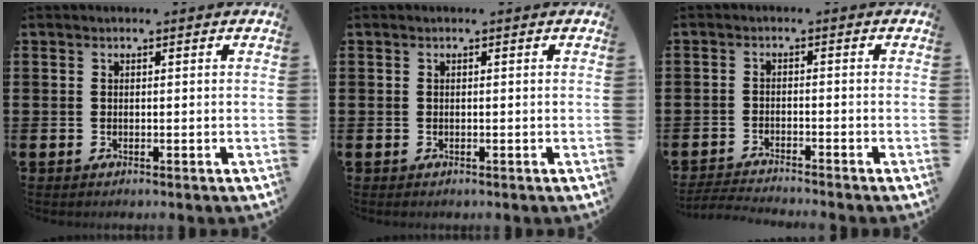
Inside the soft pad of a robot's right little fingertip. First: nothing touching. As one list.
[{"total": 0.0}, {"total": 2.2, "force": [-2.2, -0.3, 0.2], "torque": [-0.003, 0.001, -0.047]}]